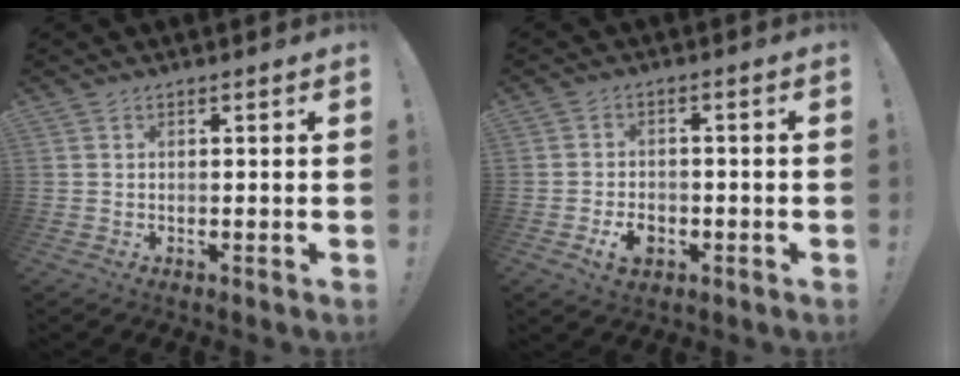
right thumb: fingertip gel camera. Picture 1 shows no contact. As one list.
[{"total": 5.6, "force": [-2.5, 4.0, 3.1], "torque": [-0.040, 0.009, -0.044]}]